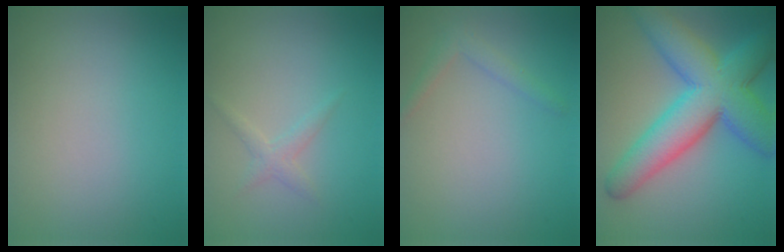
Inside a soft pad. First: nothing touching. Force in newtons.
{"total": 1.2, "press": 1.2, "slide": 0.1}
{"total": 1.3, "press": 1.3, "slide": 0.1}
{"total": 10.0, "press": 10.0, "slide": 0.2}